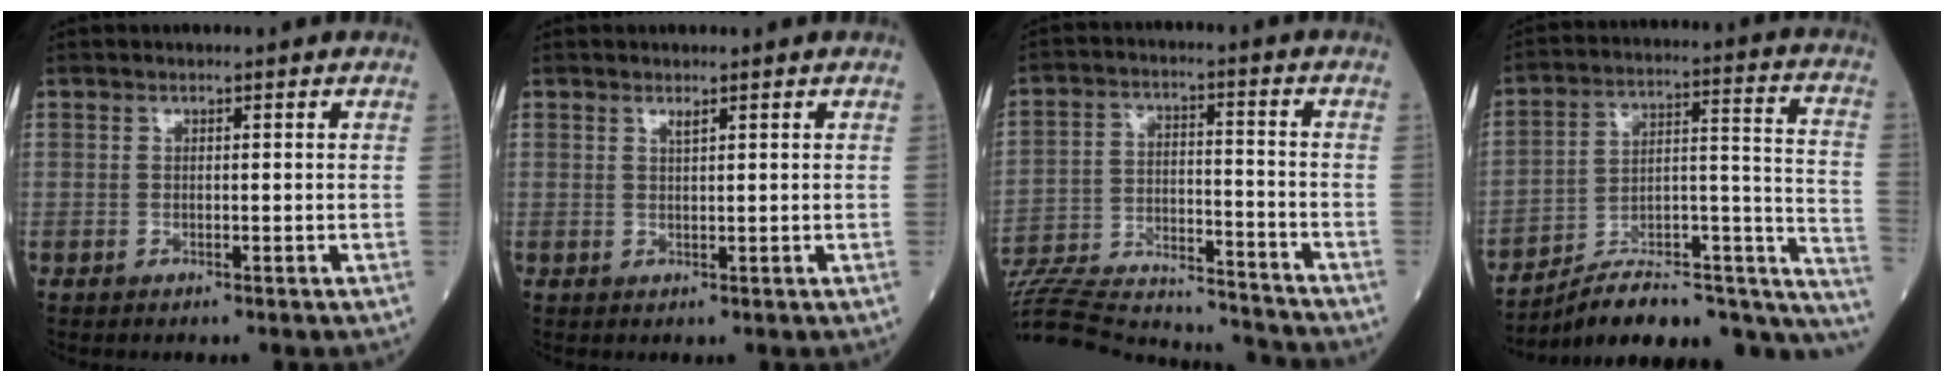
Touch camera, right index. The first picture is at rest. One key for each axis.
{"total": 0.8, "fx": 0.6, "fy": 0.0, "fz": 0.6, "tx": -0.011, "ty": -0.004, "tz": 0.011}
{"total": 24.5, "fx": -23.0, "fy": 3.6, "fz": 7.4, "tx": -0.165, "ty": -0.010, "tz": -0.349}
{"total": 23.5, "fx": -19.1, "fy": 6.0, "fz": 12.3, "tx": -0.109, "ty": 0.057, "tz": -0.273}